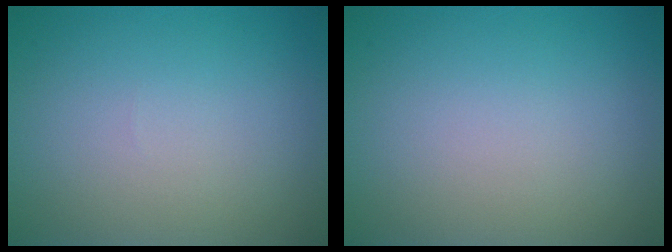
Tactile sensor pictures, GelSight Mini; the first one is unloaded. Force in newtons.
{"total": 0.0}